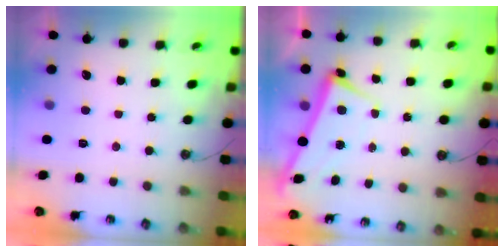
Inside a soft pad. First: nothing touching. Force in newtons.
{"total": 2.4, "press": 2.3, "slide": 0.8}